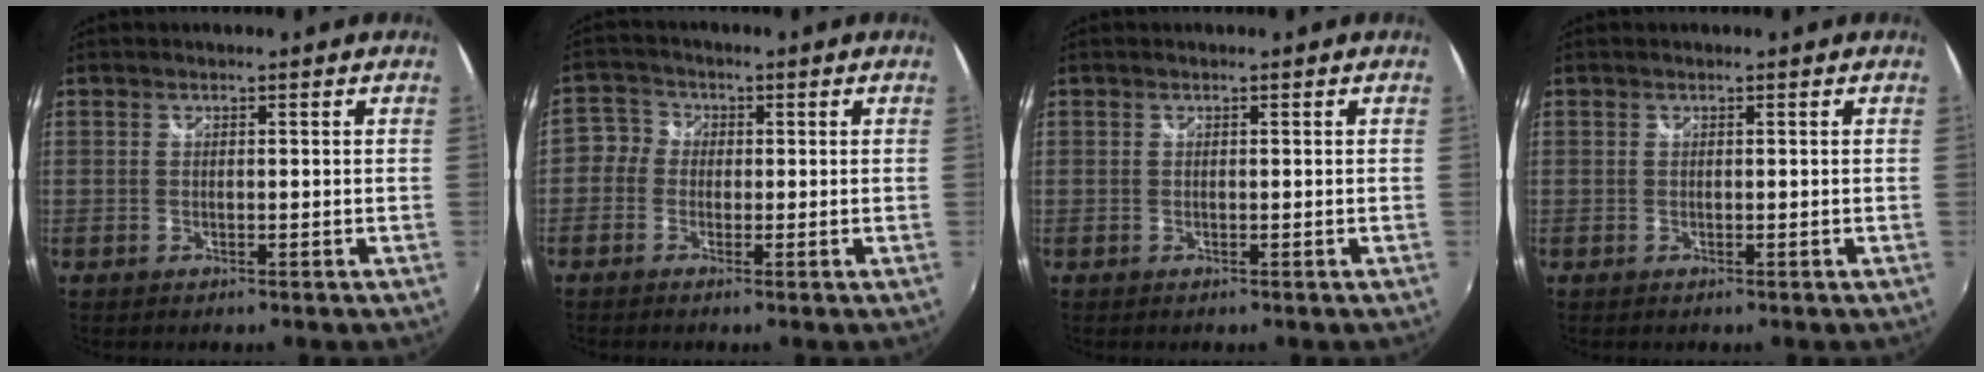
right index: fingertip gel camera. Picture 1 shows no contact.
{"total": 4.0, "force": [-1.4, 3.6, 0.8], "torque": [-0.012, 0.010, -0.040]}
{"total": 0.0}
{"total": 0.0}